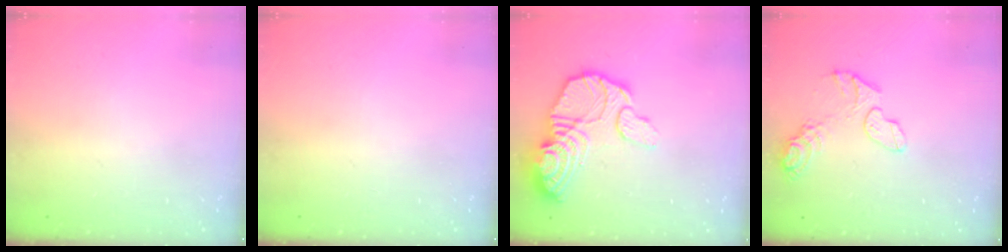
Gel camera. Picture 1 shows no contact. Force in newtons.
{"total": 0.0}
{"total": 18.4, "press": 18.3, "slide": 2.1}
{"total": 12.3, "press": 10.9, "slide": 5.6}